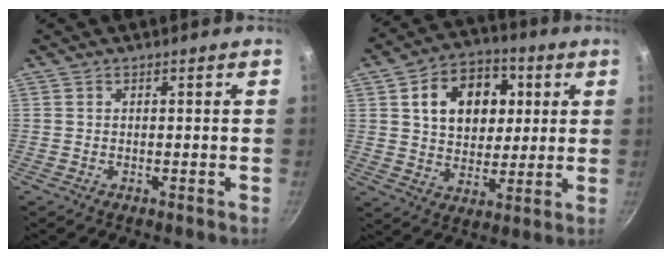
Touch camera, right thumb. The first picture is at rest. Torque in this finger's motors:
{"motor_torque": [-0.52, 1.02, 0.15, 0.26, 0.07]}